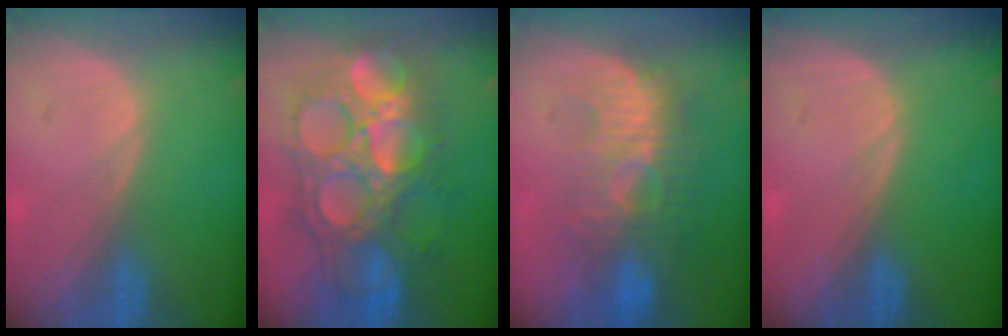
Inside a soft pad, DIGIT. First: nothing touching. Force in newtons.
{"total": 13.4, "press": 13.3, "slide": 1.5}
{"total": 9.4, "press": 8.8, "slide": 3.2}
{"total": 0.0}